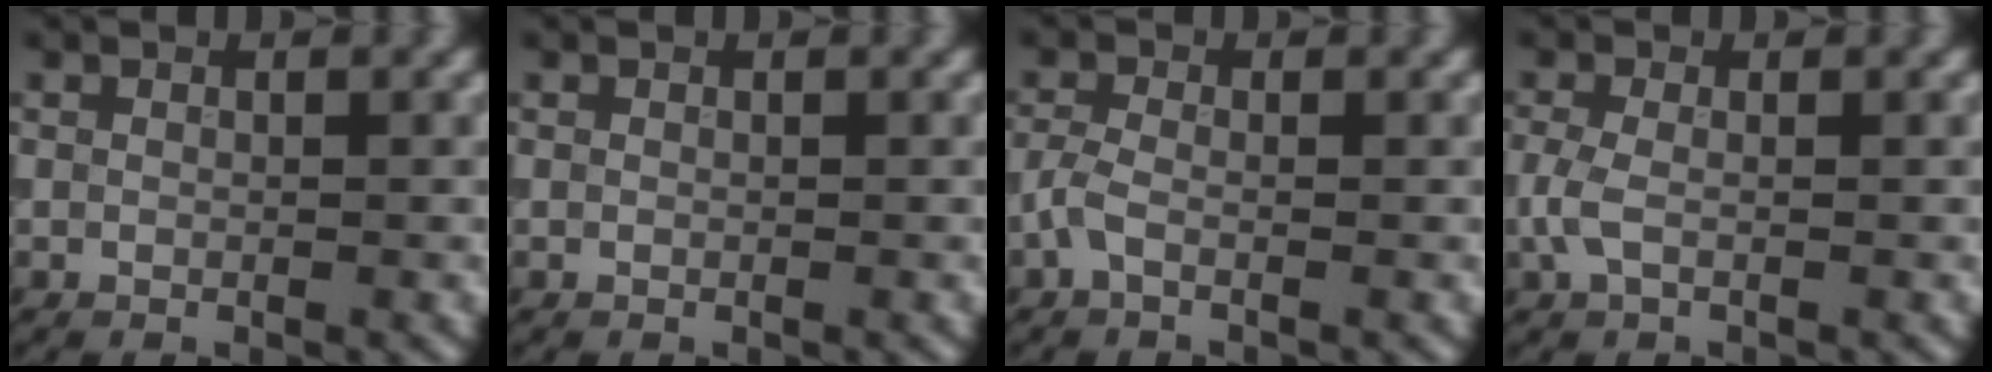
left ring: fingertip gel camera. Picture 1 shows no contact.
{"total": 0.0}
{"total": 1.7, "force": [-0.8, 0.7, 1.4], "torque": [-0.034, 0.002, -0.022]}
{"total": 1.9, "force": [-0.4, 0.9, 1.7], "torque": [-0.042, 0.002, -0.014]}